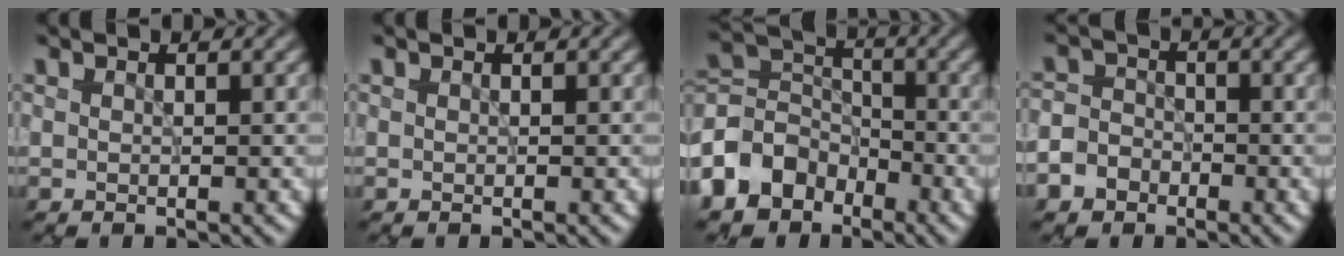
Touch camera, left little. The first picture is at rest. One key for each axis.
{"total": 0.0}
{"total": 6.7, "fx": -3.5, "fy": 5.1, "fz": 2.6, "tx": -0.054, "ty": 0.008, "tz": -0.088}
{"total": 4.4, "fx": -2.4, "fy": 3.5, "fz": 1.3, "tx": -0.007, "ty": -0.005, "tz": -0.052}